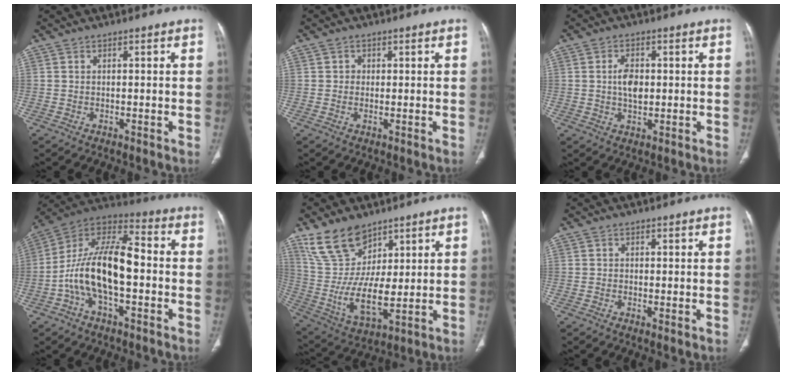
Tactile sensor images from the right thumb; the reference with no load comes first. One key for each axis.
{"total": 1.2, "fx": 0.2, "fy": 1.1, "fz": 0.4, "tx": -0.001, "ty": 0.002, "tz": 0.002}
{"total": 4.8, "fx": 0.4, "fy": 2.8, "fz": 3.9, "tx": -0.066, "ty": 0.001, "tz": 0.007}
{"total": 17.2, "fx": -3.0, "fy": 8.2, "fz": 14.8, "tx": -0.266, "ty": 0.051, "tz": -0.059}
{"total": 15.1, "fx": 9.1, "fy": 8.2, "fz": 8.8, "tx": -0.141, "ty": -0.044, "tz": 0.197}
{"total": 0.9, "fx": -0.2, "fy": 0.3, "fz": 0.8, "tx": -0.016, "ty": -0.004, "tz": -0.004}